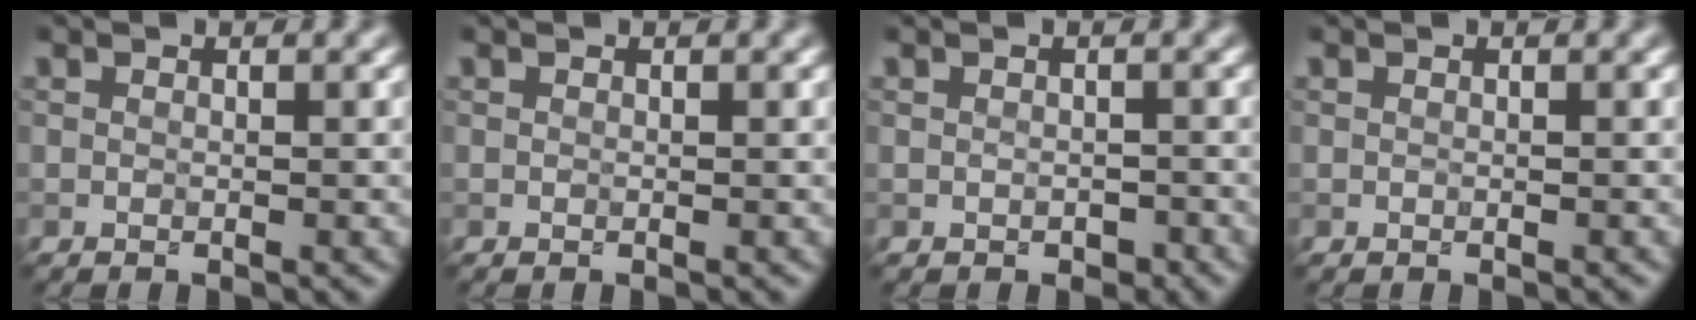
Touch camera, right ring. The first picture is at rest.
{"total": 0.0}
{"total": 1.0, "force": [-0.4, 0.8, 0.5], "torque": [-0.004, -0.003, -0.004]}
{"total": 0.0}